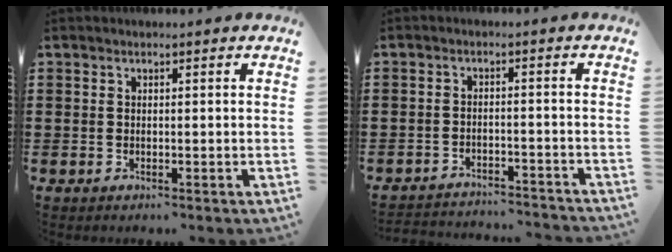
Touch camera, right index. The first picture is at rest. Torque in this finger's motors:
{"motor_torque": [-2.10, 0.04, -1.05, -0.21]}